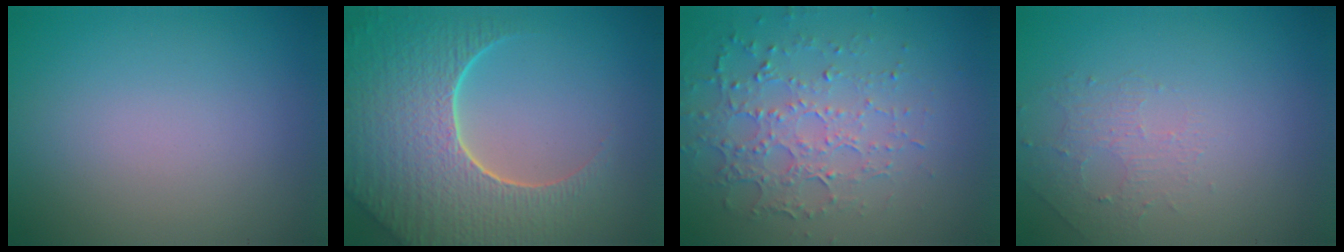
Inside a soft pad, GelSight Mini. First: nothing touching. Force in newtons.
{"total": 8.9, "press": 6.1, "slide": 6.5}
{"total": 5.0, "press": 3.5, "slide": 3.6}
{"total": 1.4, "press": 0.7, "slide": 1.2}